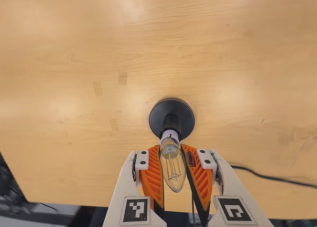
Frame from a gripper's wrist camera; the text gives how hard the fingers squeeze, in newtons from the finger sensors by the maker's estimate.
{"total": 18.7, "left": 17.0, "right": 20.4}